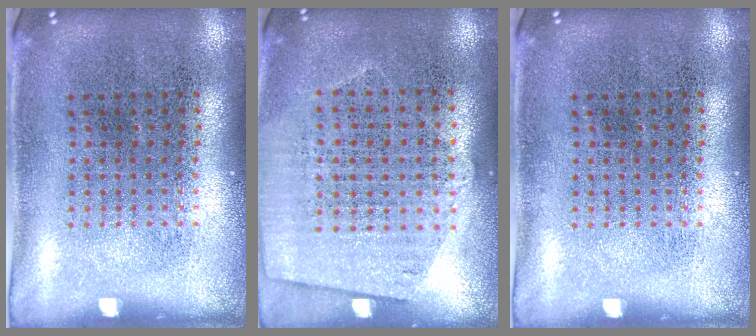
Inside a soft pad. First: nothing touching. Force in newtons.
{"total": 1.2, "press": 1.1, "slide": 0.6}
{"total": 0.0}